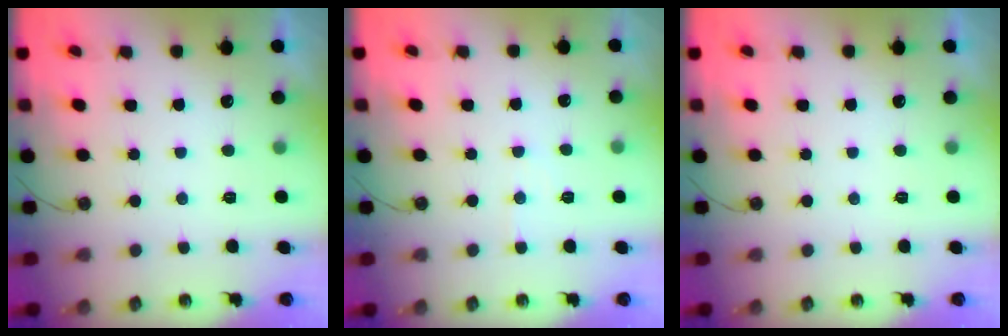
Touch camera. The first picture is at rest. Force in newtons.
{"total": 4.0, "press": 3.9, "slide": 0.6}
{"total": 0.0}